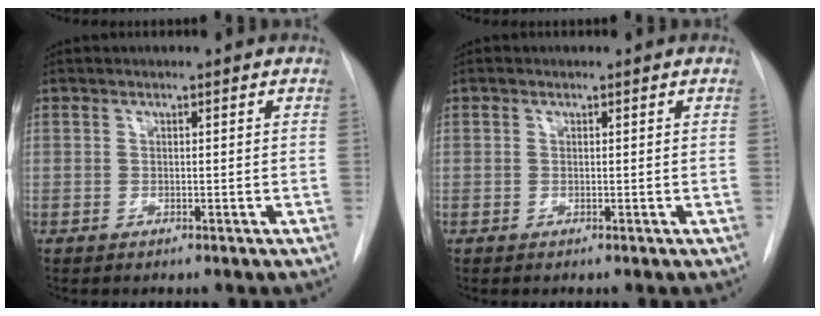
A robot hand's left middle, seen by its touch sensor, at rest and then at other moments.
{"total": 0.0}